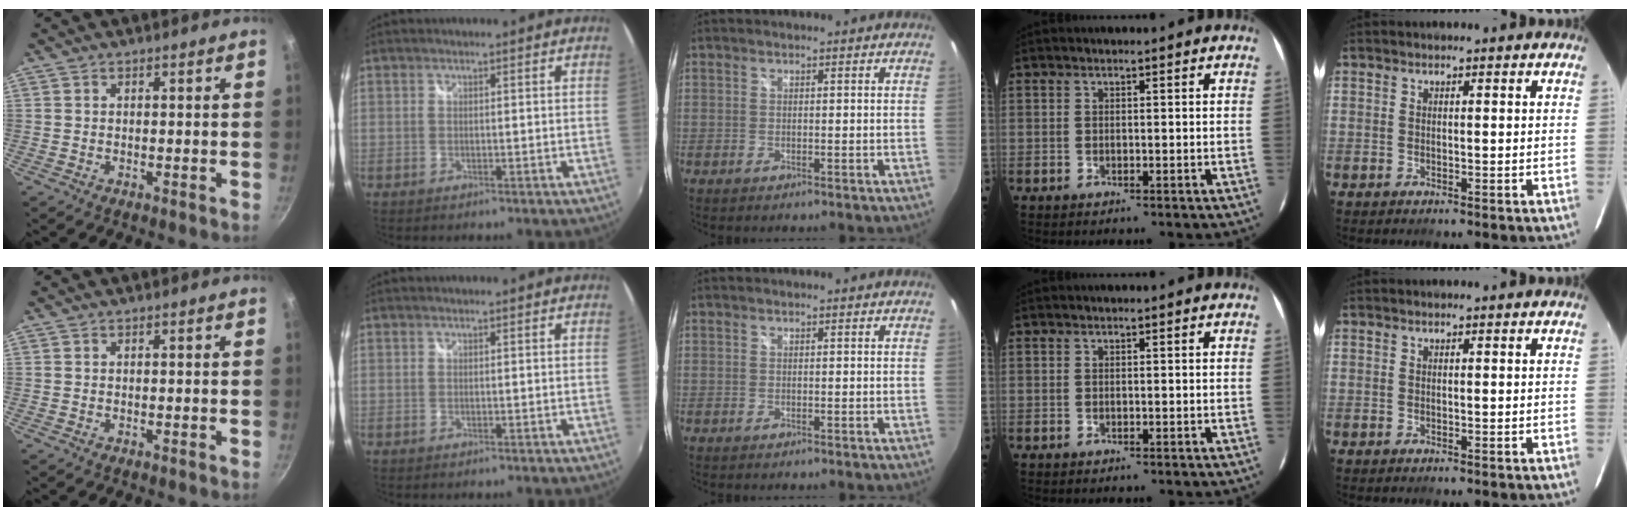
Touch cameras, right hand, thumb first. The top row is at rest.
{}